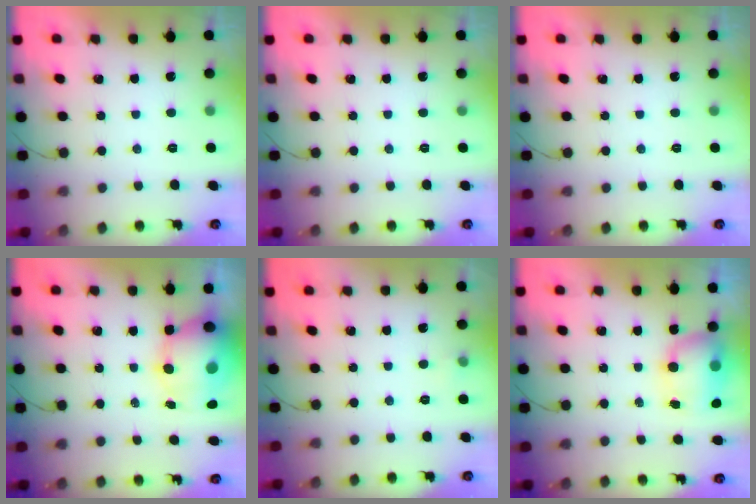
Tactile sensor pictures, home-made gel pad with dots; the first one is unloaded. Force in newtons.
{"total": 0.0}
{"total": 0.0}
{"total": 11.5, "press": 11.1, "slide": 3.1}
{"total": 3.0, "press": 2.8, "slide": 1.1}
{"total": 12.3, "press": 9.3, "slide": 8.1}